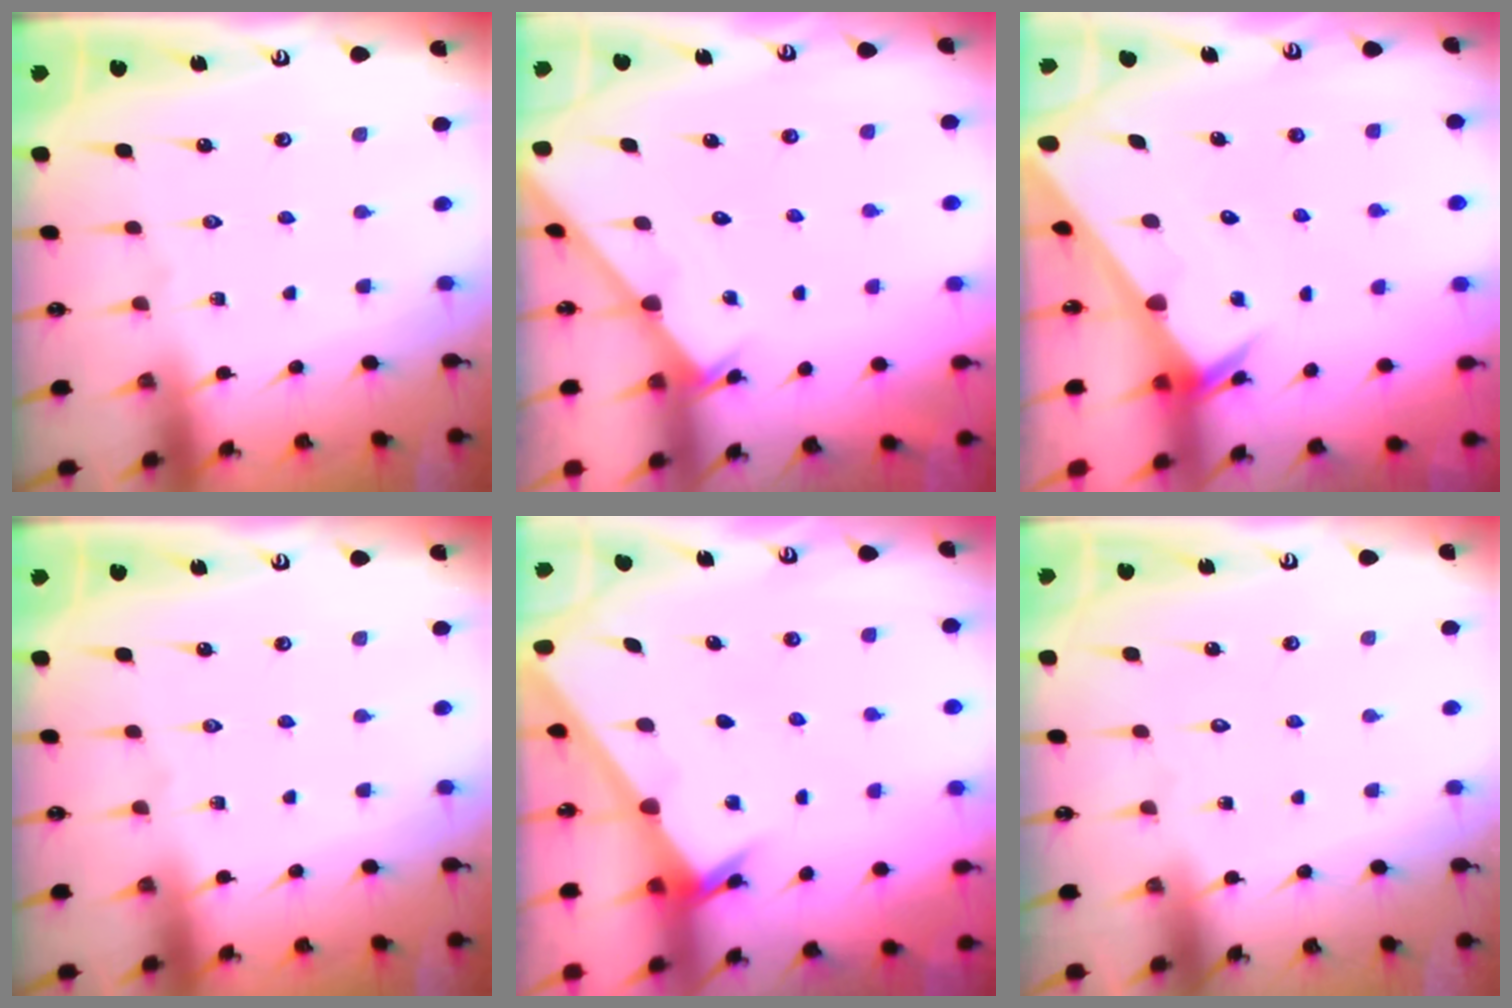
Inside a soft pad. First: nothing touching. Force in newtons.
{"total": 2.3, "press": 2.3, "slide": 0.2}
{"total": 2.7, "press": 2.7, "slide": 0.1}
{"total": 0.0}
{"total": 2.3, "press": 2.3, "slide": 0.2}
{"total": 1.7, "press": 1.7, "slide": 0.1}